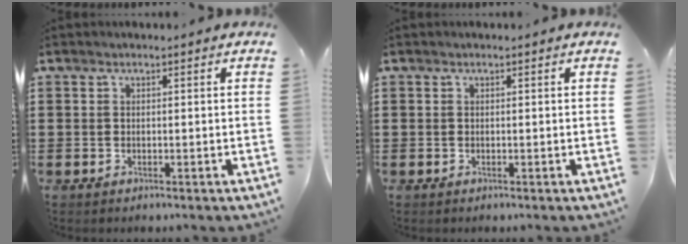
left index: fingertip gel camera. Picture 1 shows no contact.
{"total": 0.0}